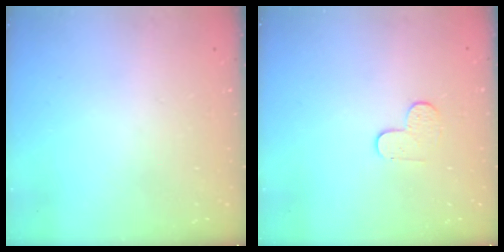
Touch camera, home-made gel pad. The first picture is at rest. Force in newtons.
{"total": 6.2, "press": 6.1, "slide": 0.5}